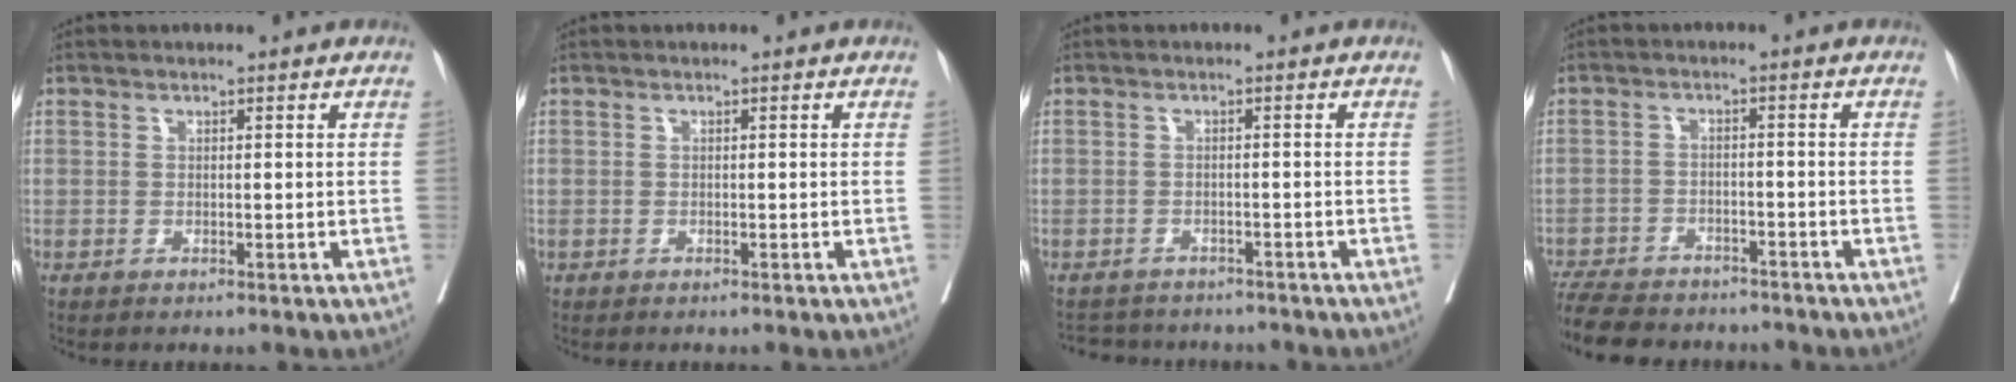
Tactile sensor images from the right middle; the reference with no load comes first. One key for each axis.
{"total": 0.0}
{"total": 7.8, "fx": -7.3, "fy": 2.5, "fz": 1.3, "tx": -0.019, "ty": 0.005, "tz": -0.090}
{"total": 13.1, "fx": -11.5, "fy": 4.1, "fz": 4.8, "tx": -0.108, "ty": -0.007, "tz": -0.167}